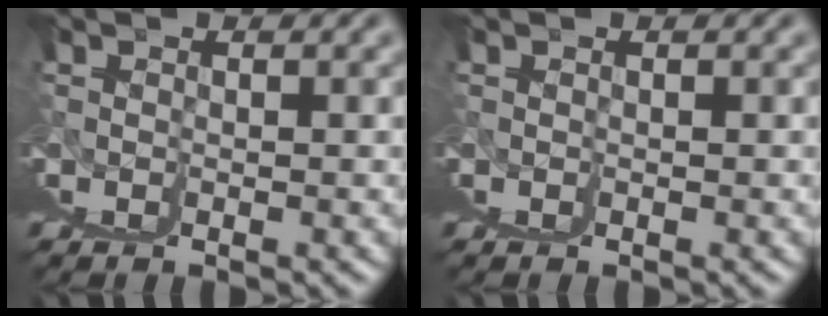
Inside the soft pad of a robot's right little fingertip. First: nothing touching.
{"total": 0.0}